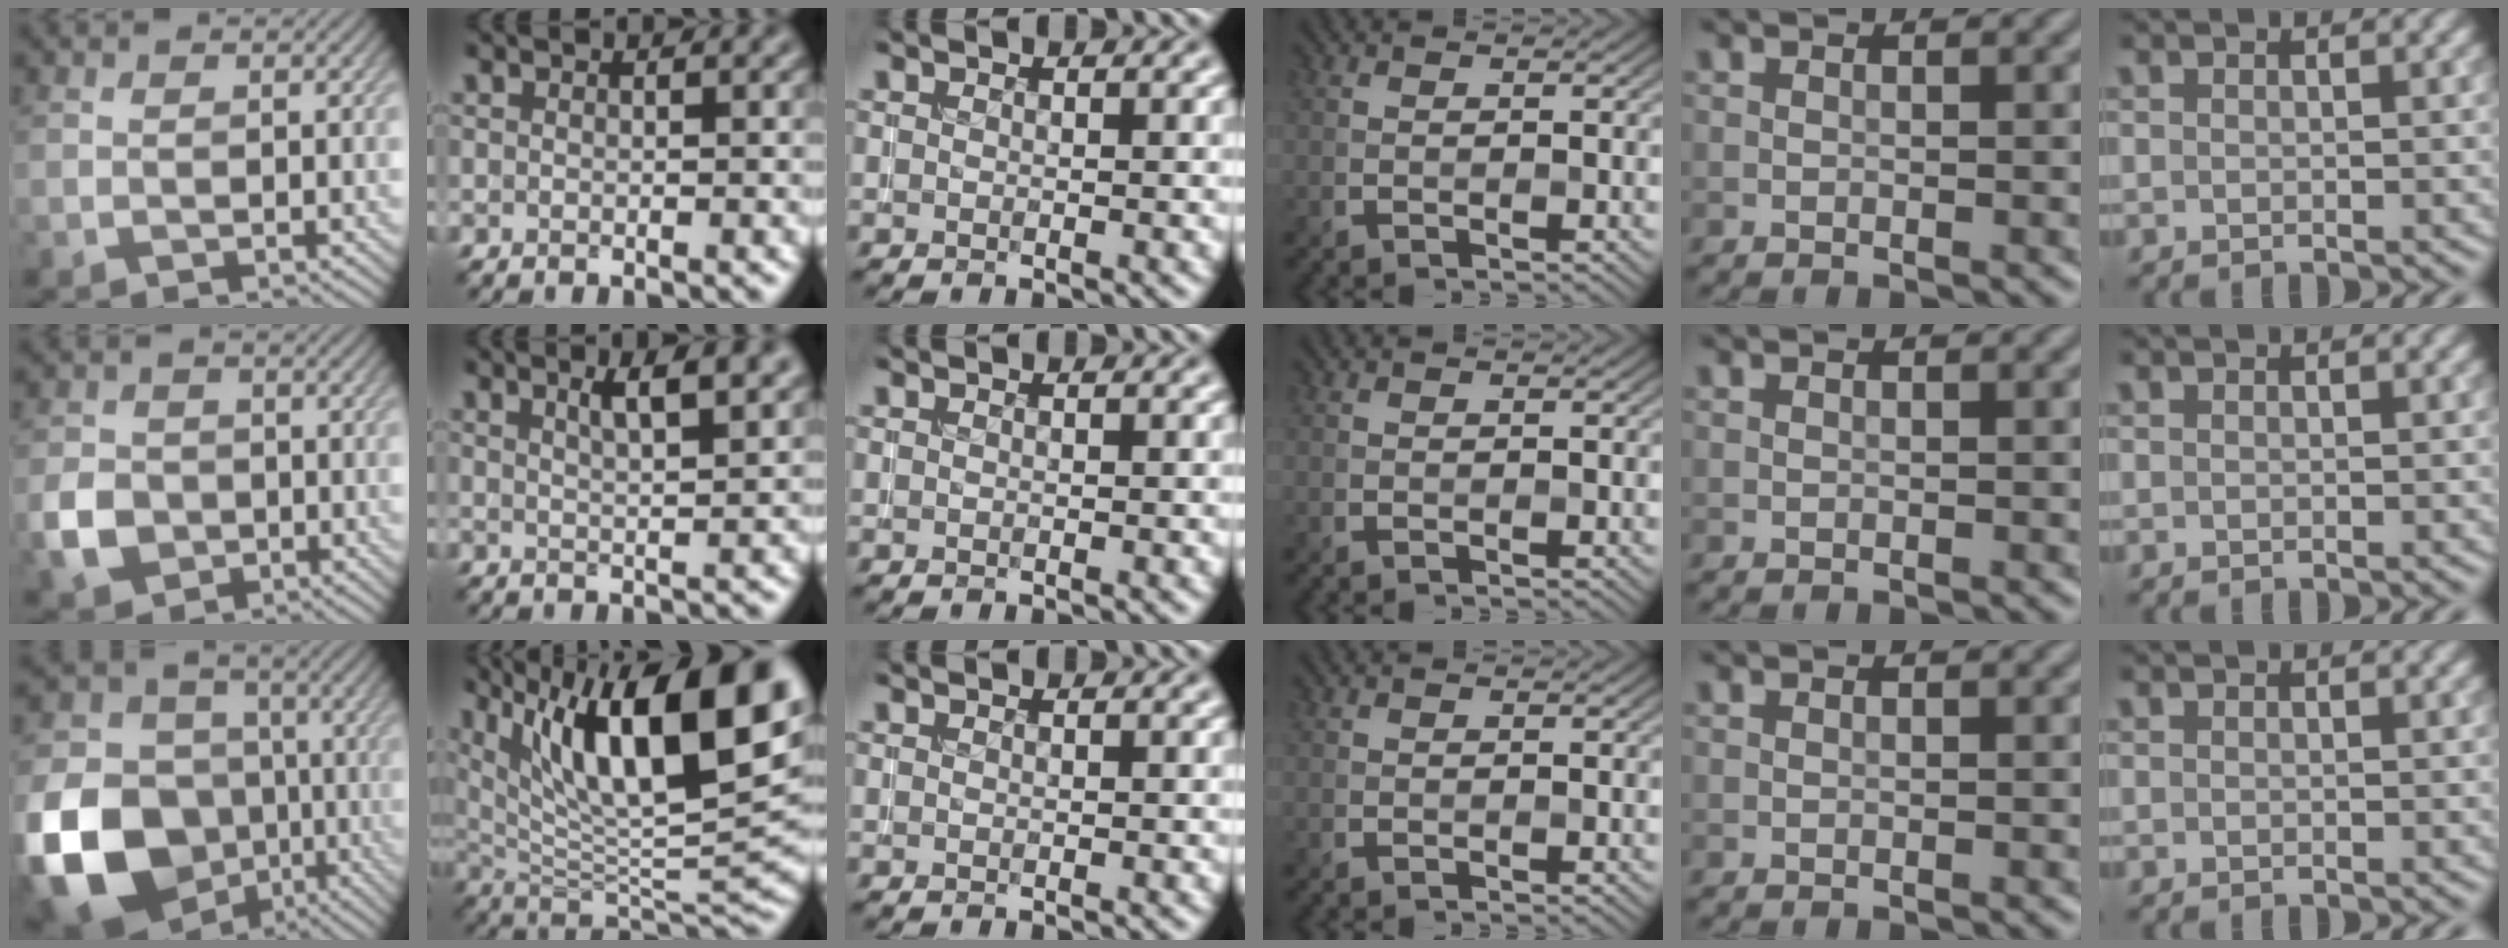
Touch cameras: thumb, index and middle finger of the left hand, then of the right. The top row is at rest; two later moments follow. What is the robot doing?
{"motion": "insert", "object": "coin"}